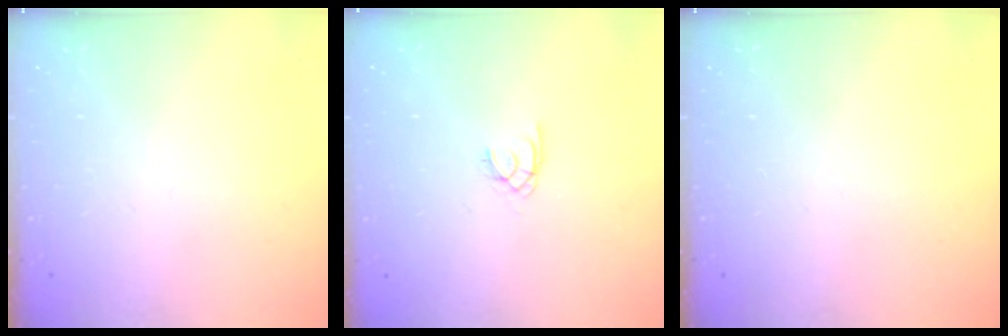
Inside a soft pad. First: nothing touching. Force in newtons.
{"total": 1.5, "press": 1.4, "slide": 0.2}
{"total": 0.0}